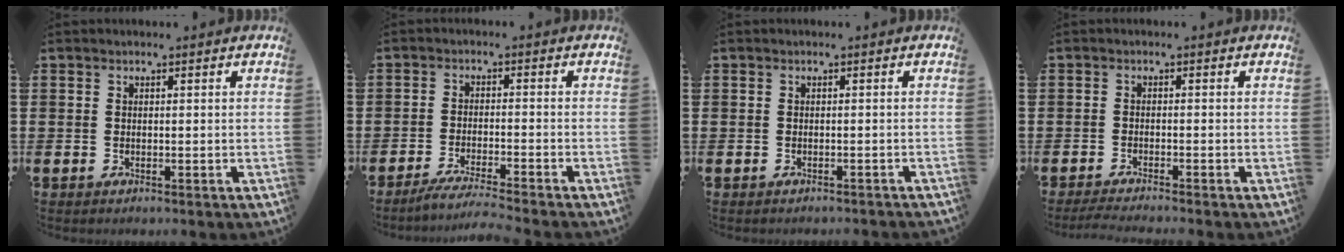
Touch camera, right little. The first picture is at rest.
{"total": 3.4, "force": [-2.9, -0.4, 1.7], "torque": [-0.026, -0.004, -0.053]}
{"total": 0.5, "force": [-0.5, 0.0, 0.1], "torque": [-0.001, -0.001, -0.010]}
{"total": 1.4, "force": [-1.2, -0.1, 0.8], "torque": [-0.011, 0.003, -0.023]}